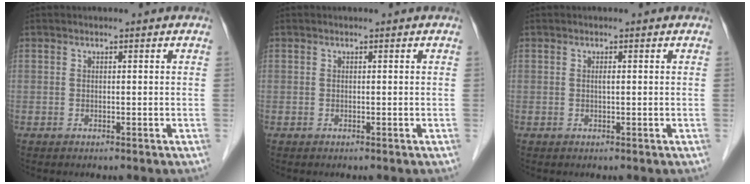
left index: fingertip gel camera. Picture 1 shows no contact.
{"total": 0.0}
{"total": 0.5, "force": [-0.3, 0.0, 0.5], "torque": [-0.010, -0.005, -0.005]}